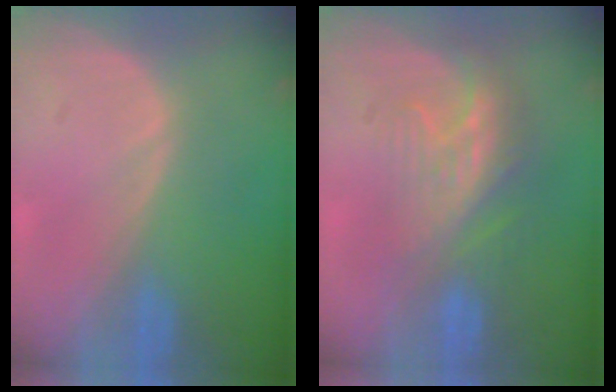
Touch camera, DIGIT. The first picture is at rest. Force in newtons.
{"total": 7.4, "press": 7.0, "slide": 2.3}